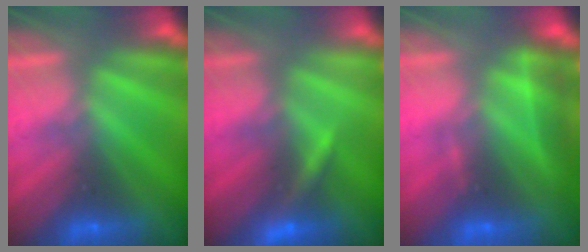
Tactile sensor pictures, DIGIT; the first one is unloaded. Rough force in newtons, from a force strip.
{"total": 3.3}
{"total": 2.3}